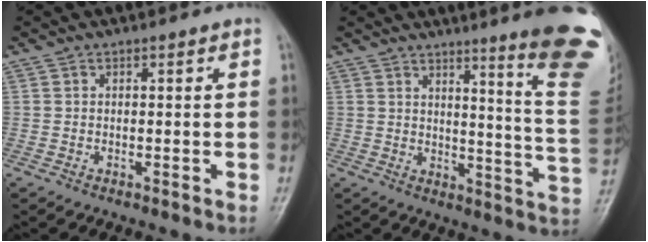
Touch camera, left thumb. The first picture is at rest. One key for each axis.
{"total": 19.0, "fx": 12.0, "fy": 1.3, "fz": 14.6, "tx": -0.158, "ty": -0.089, "tz": 0.143}